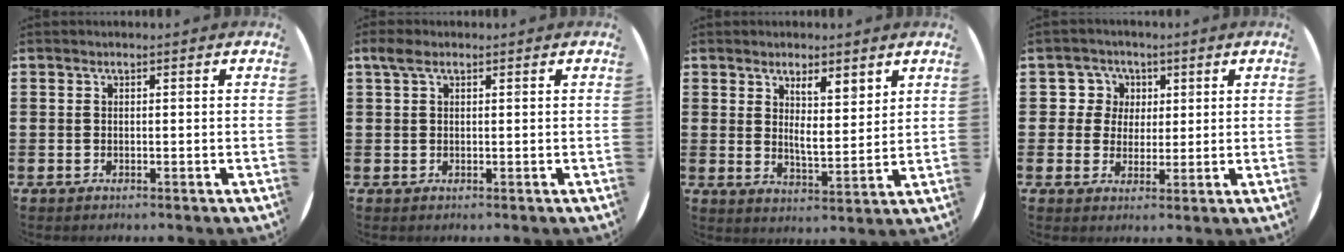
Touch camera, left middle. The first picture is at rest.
{"total": 1.7, "force": [0.8, 0.8, 1.2], "torque": [-0.026, 0.007, 0.014]}
{"total": 4.6, "force": [3.3, 1.4, 2.9], "torque": [-0.056, -0.009, 0.056]}
{"total": 4.2, "force": [1.6, 3.9, 0.1], "torque": [-0.007, 0.008, 0.025]}